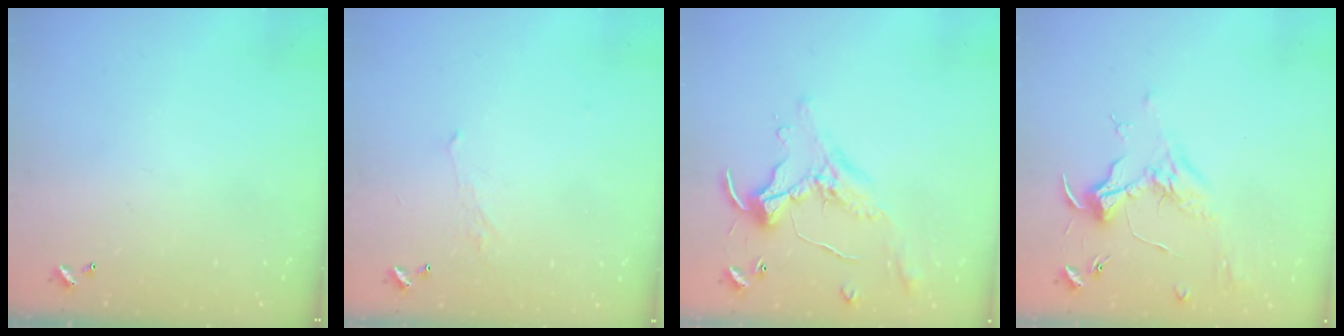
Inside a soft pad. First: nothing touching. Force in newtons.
{"total": 1.7, "press": 1.6, "slide": 0.6}
{"total": 0.7, "press": 0.5, "slide": 0.4}
{"total": 1.8, "press": 1.7, "slide": 0.8}